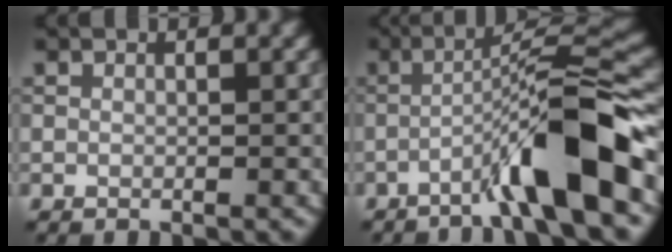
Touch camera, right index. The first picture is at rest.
{"total": 8.5, "force": [-3.9, 0.7, 7.5], "torque": [-0.118, 0.024, -0.073]}